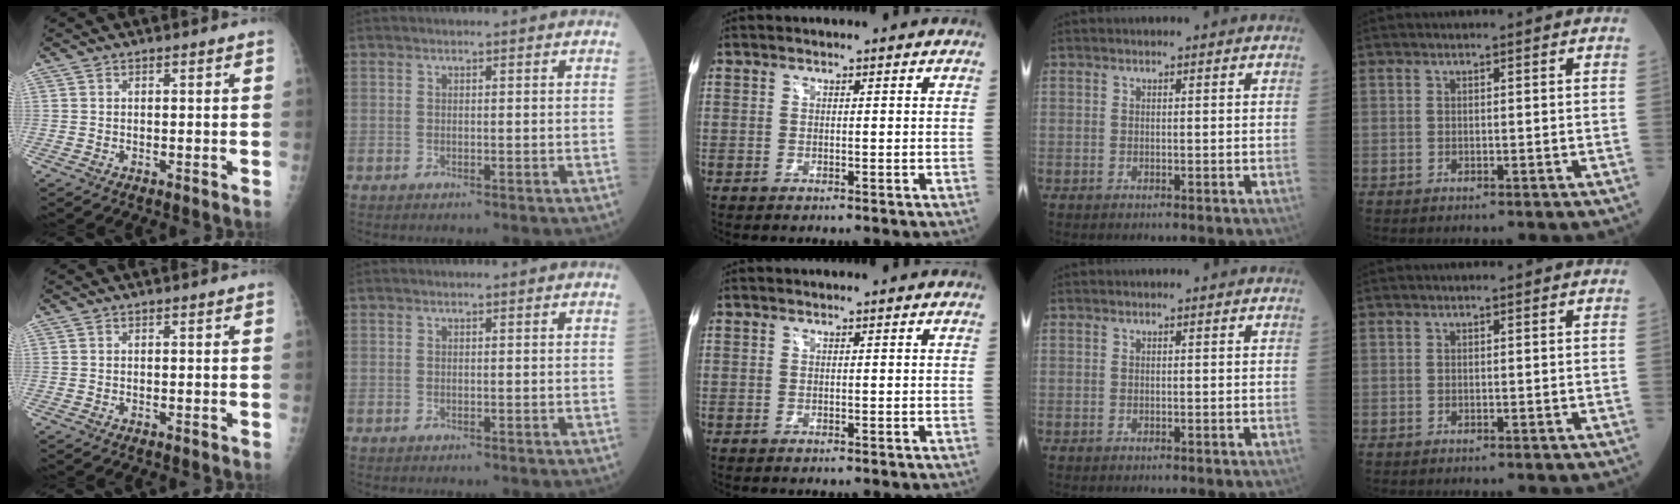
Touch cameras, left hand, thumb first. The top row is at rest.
{}